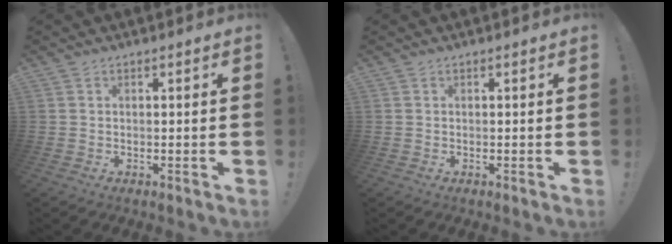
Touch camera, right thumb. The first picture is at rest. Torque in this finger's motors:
{"motor_torque": [-0.01, -0.01, 0.07, -0.06, 0.00]}